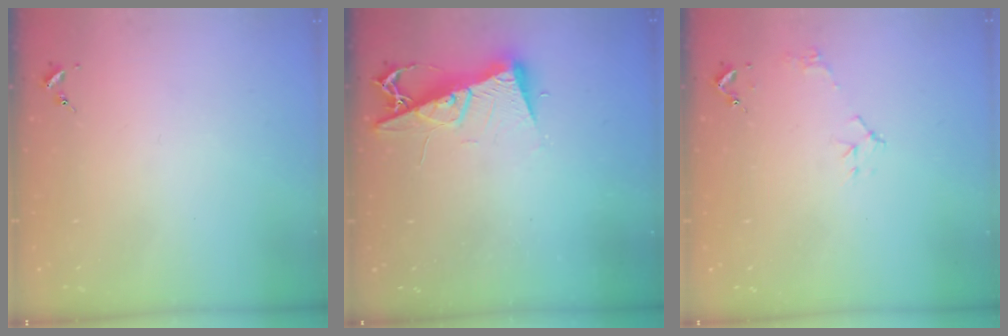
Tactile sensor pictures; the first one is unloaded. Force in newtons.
{"total": 11.3, "press": 11.2, "slide": 1.1}
{"total": 5.3, "press": 5.3, "slide": 0.7}